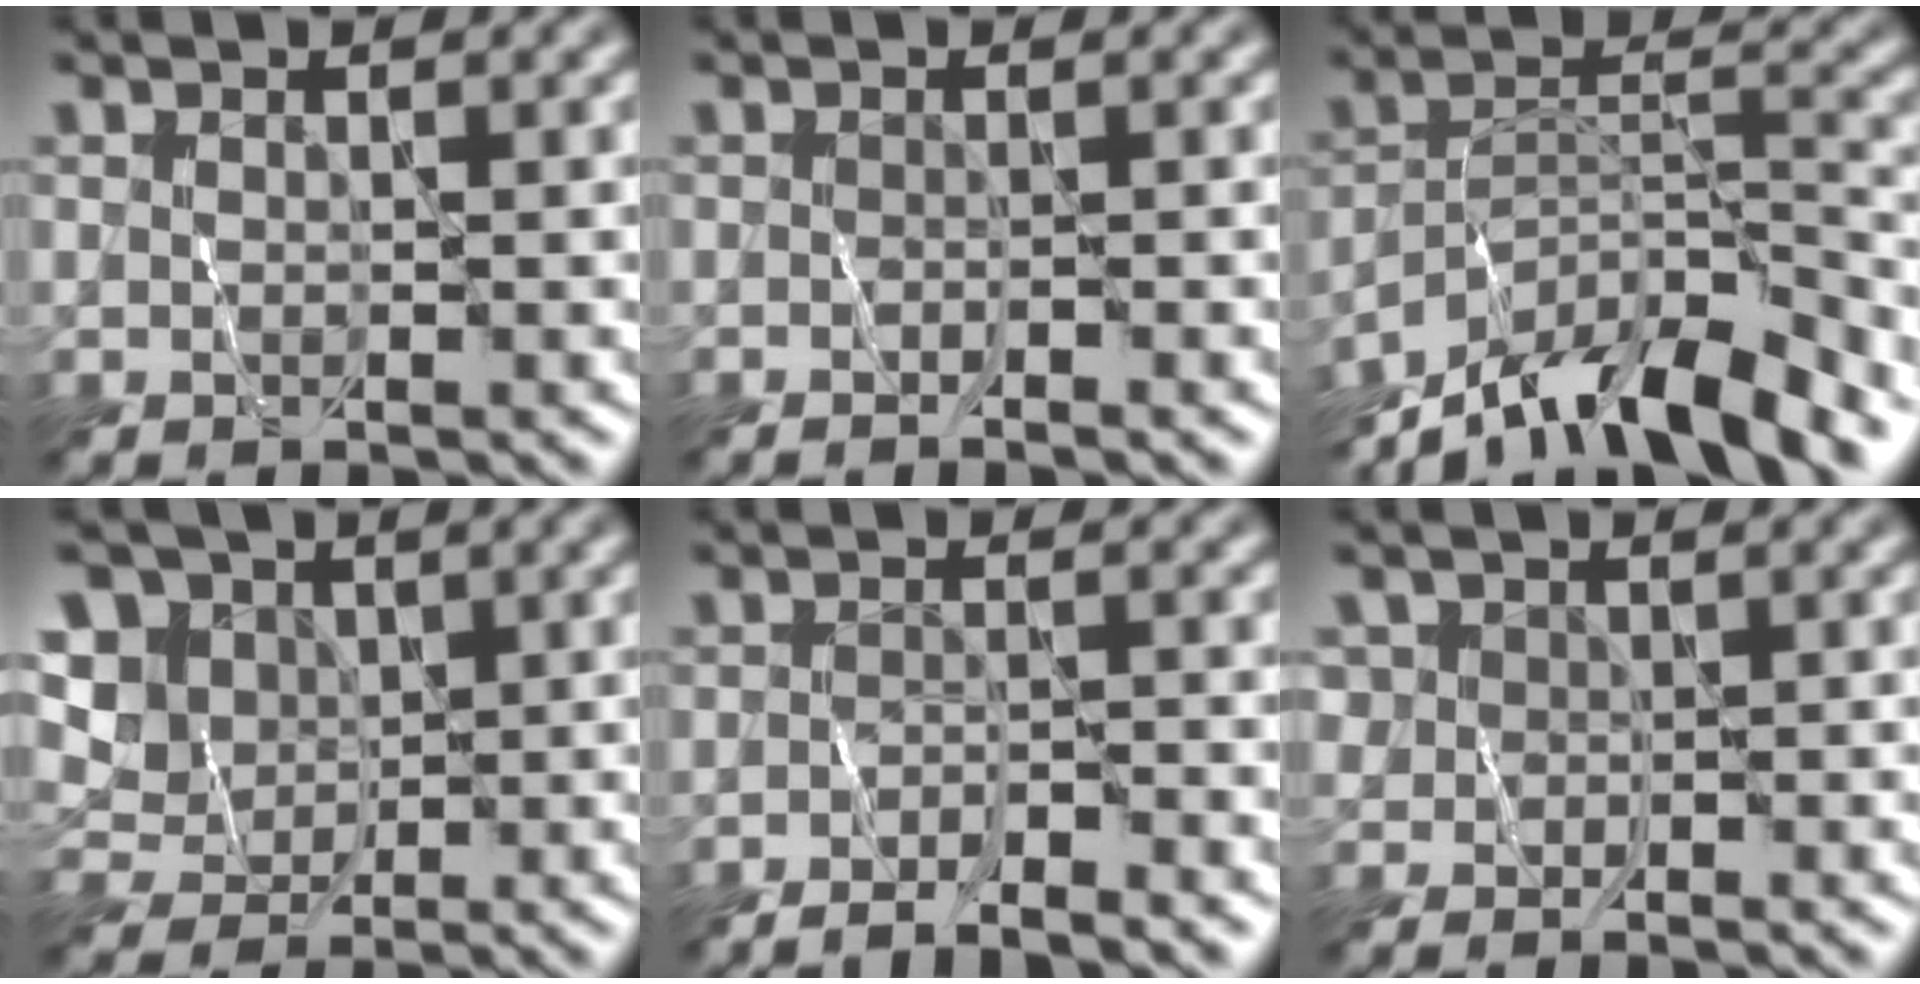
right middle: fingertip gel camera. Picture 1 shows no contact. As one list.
[{"total": 0.8, "force": [-0.6, -0.3, 0.4], "torque": [-0.008, -0.002, -0.010]}, {"total": 10.8, "force": [-8.9, 2.3, 5.6], "torque": [-0.089, 0.008, -0.166]}, {"total": 7.4, "force": [3.6, 5.8, 2.9], "torque": [-0.079, 0.006, 0.056]}, {"total": 3.1, "force": [-2.6, 0.0, 1.6], "torque": [-0.029, 0.004, -0.051]}, {"total": 1.3, "force": [0.1, 1.2, 0.5], "torque": [-0.004, 0.001, -0.006]}]